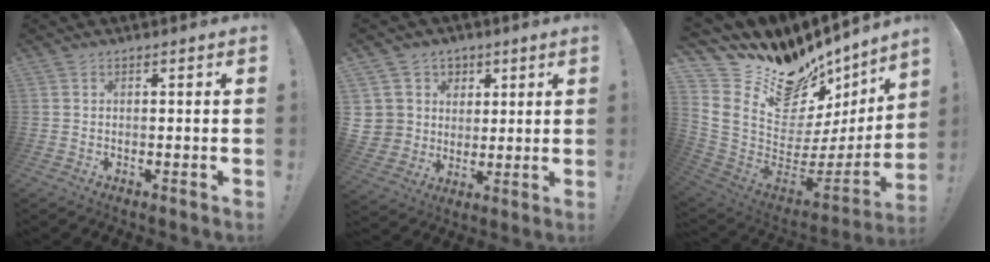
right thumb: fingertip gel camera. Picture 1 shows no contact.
{"total": 8.6, "force": [2.6, 8.0, 1.5], "torque": [-0.019, -0.017, 0.059]}
{"total": 18.2, "force": [12.3, 10.3, 8.6], "torque": [-0.115, -0.119, 0.253]}